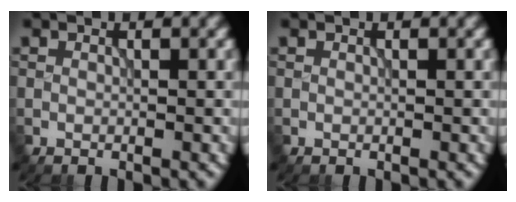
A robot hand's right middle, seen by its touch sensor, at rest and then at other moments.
{"total": 0.0}